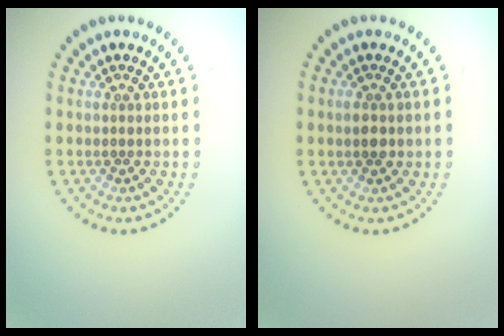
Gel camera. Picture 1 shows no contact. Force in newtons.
{"total": 1.3, "press": 1.3, "slide": 0.1}